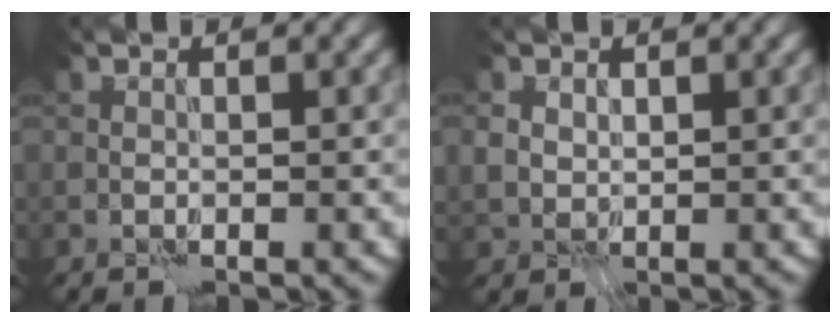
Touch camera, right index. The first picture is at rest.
{"total": 1.5, "force": [0.6, 1.3, 0.4], "torque": [-0.012, -0.001, 0.013]}